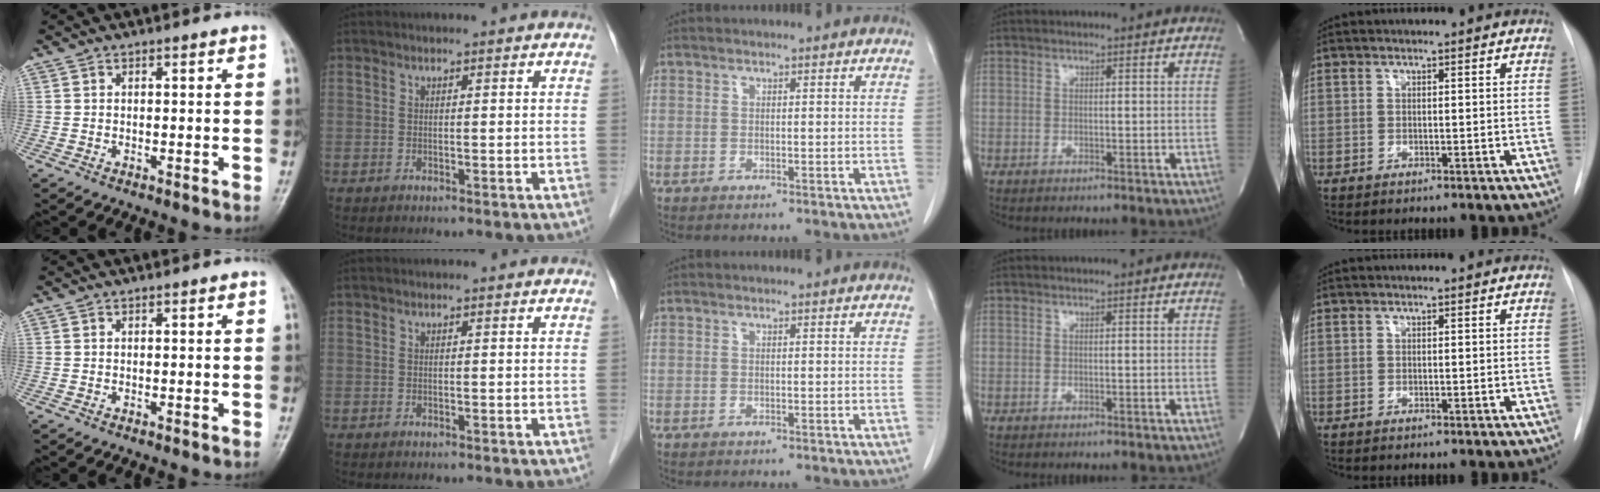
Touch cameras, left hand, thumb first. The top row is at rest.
{}